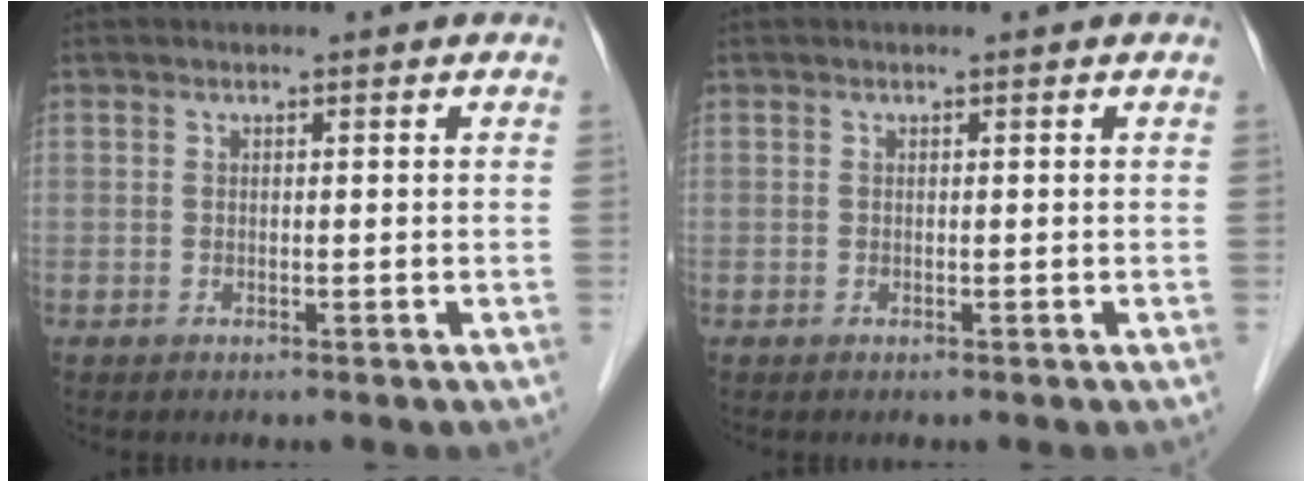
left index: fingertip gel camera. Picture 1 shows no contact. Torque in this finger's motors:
{"motor_torque": [-0.03, 0.07, 0.01, 0.00]}